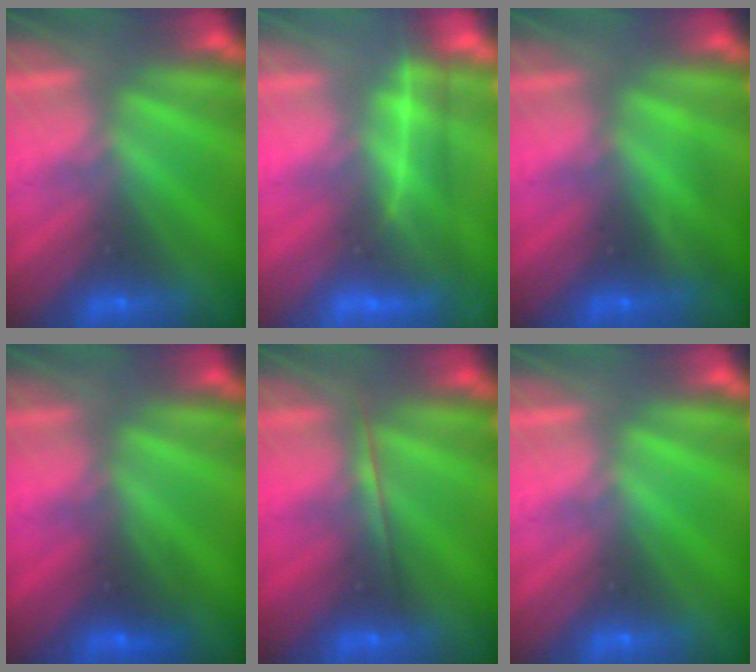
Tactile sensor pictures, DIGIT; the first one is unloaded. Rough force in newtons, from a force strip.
{"total": 3.7}
{"total": 1.7}
{"total": 2.4}
{"total": 1.7}
{"total": 0.0}